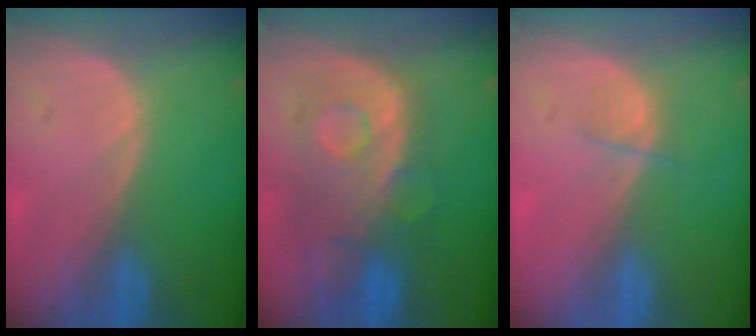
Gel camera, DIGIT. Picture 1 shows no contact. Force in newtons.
{"total": 10.1, "press": 9.2, "slide": 4.1}
{"total": 1.9, "press": 1.7, "slide": 0.8}